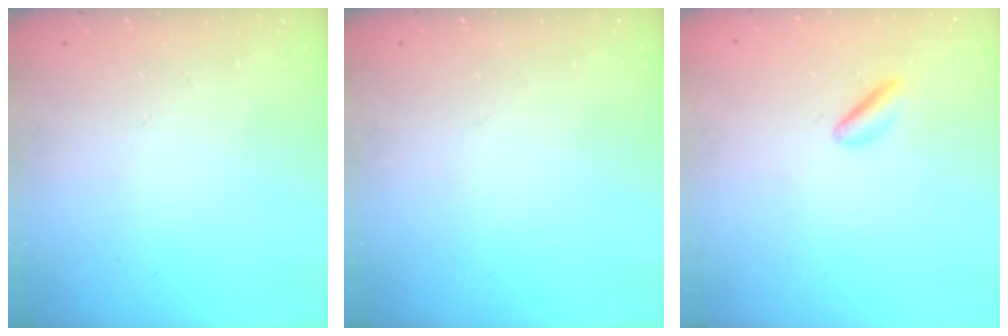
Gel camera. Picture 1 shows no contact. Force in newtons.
{"total": 0.0}
{"total": 2.9, "press": 2.6, "slide": 1.2}